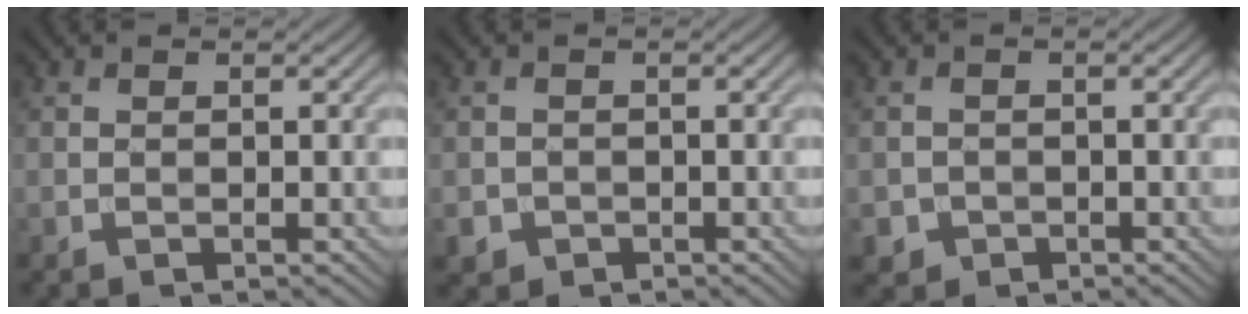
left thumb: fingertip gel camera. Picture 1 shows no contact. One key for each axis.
{"total": 2.0, "fx": -1.0, "fy": 1.7, "fz": 0.4, "tx": -0.005, "ty": -0.010, "tz": -0.020}
{"total": 1.8, "fx": -0.9, "fy": 1.6, "fz": 0.3, "tx": -0.001, "ty": -0.007, "tz": -0.018}